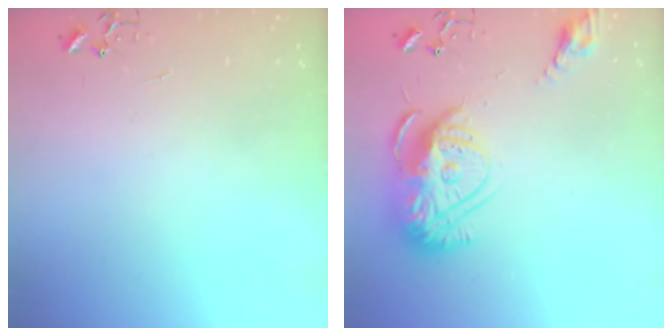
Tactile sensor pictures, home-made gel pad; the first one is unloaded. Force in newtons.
{"total": 17.6, "press": 17.5, "slide": 1.6}